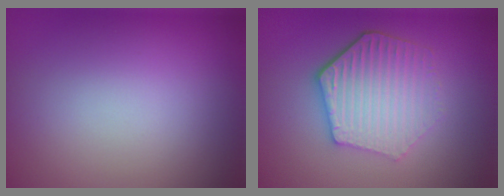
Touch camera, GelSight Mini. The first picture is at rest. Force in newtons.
{"total": 5.6, "press": 4.4, "slide": 3.4}